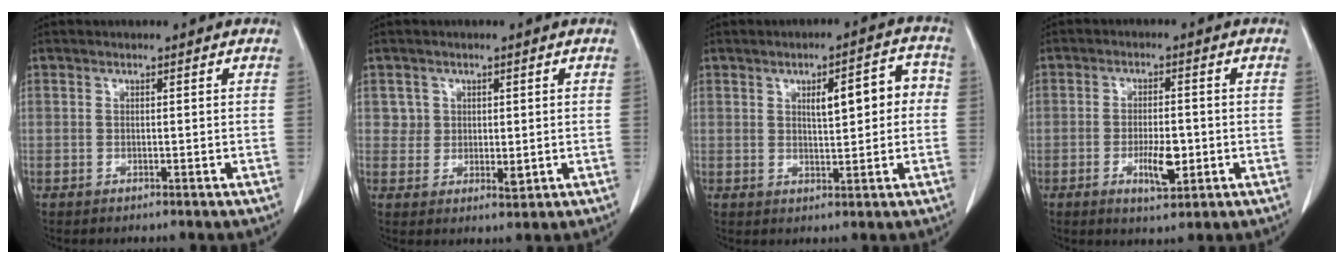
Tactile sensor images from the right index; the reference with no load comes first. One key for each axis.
{"total": 3.2, "fx": 0.9, "fy": 2.9, "fz": 1.0, "tx": -0.009, "ty": -0.007, "tz": 0.015}
{"total": 7.3, "fx": 1.2, "fy": 2.3, "fz": 6.9, "tx": -0.094, "ty": 0.026, "tz": 0.019}
{"total": 5.5, "fx": -1.6, "fy": 1.8, "fz": 5.0, "tx": -0.088, "ty": -0.004, "tz": -0.022}